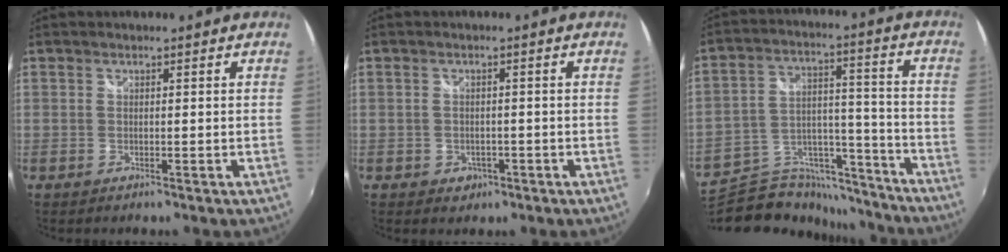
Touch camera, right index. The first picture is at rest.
{"total": 3.0, "force": [-1.2, 2.5, 1.0], "torque": [-0.024, 0.001, -0.011]}
{"total": 20.4, "force": [-17.6, 8.5, 5.9], "torque": [-0.117, 0.050, -0.260]}